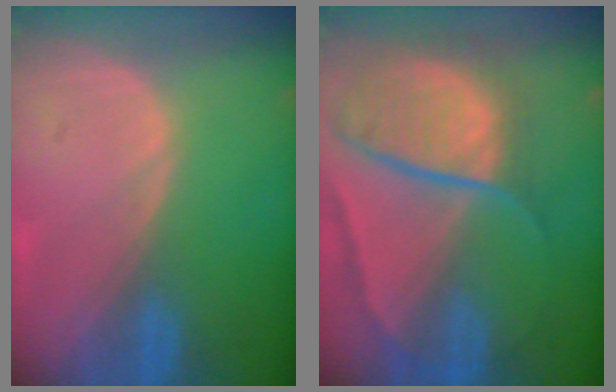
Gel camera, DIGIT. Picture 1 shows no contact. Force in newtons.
{"total": 10.6, "press": 8.8, "slide": 5.9}